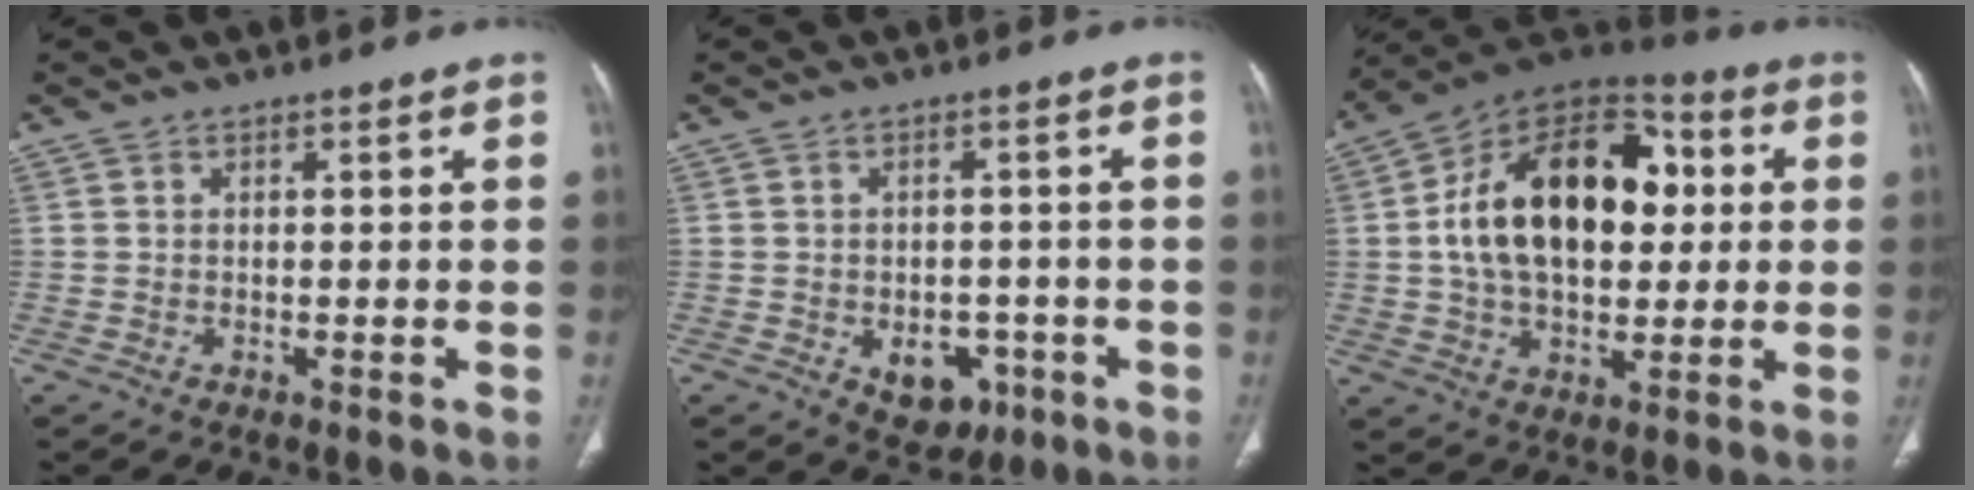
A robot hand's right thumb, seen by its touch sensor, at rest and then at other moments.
{"total": 6.0, "force": [-2.3, 4.3, 3.5], "torque": [-0.023, 0.012, -0.020]}
{"total": 23.9, "force": [3.0, 14.9, 18.5], "torque": [-0.281, 0.022, 0.044]}